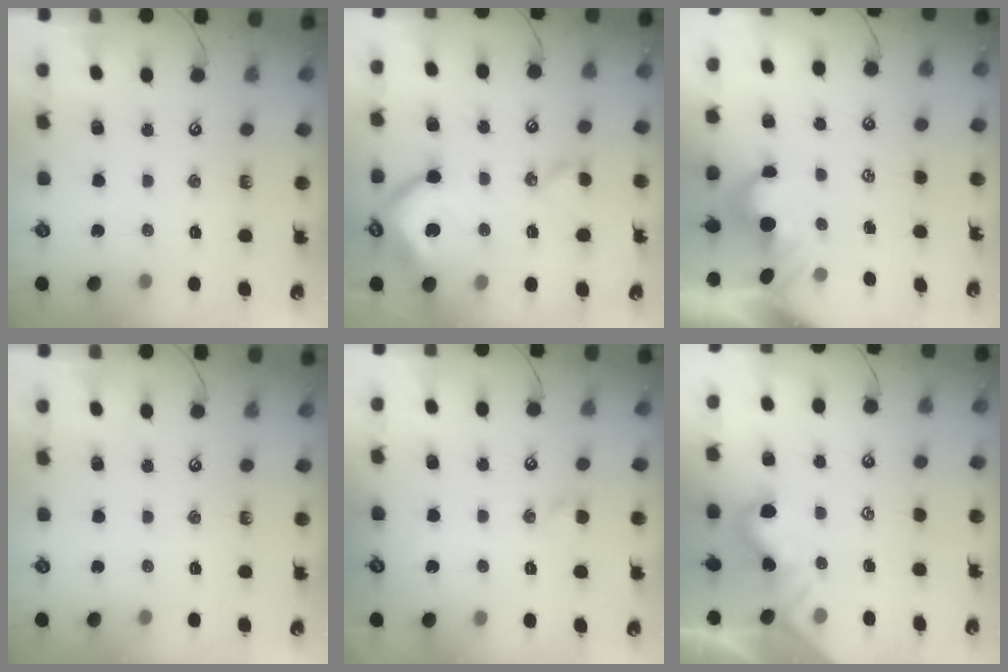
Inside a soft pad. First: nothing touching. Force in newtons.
{"total": 13.1, "press": 13.0, "slide": 2.0}
{"total": 1.7, "press": 1.4, "slide": 1.0}
{"total": 0.0}
{"total": 1.4, "press": 1.2, "slide": 0.7}
{"total": 1.9, "press": 1.9, "slide": 0.4}